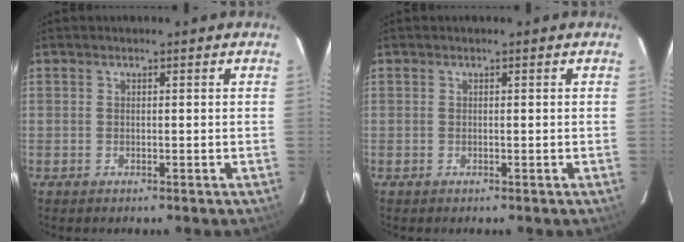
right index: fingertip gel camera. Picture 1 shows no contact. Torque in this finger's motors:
{"motor_torque": [0.00, 0.00, 0.00, 0.01]}